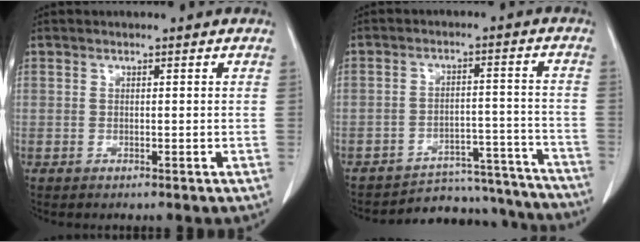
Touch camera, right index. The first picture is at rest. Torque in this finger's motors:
{"motor_torque": [-0.67, -0.57, -0.21, -0.18]}